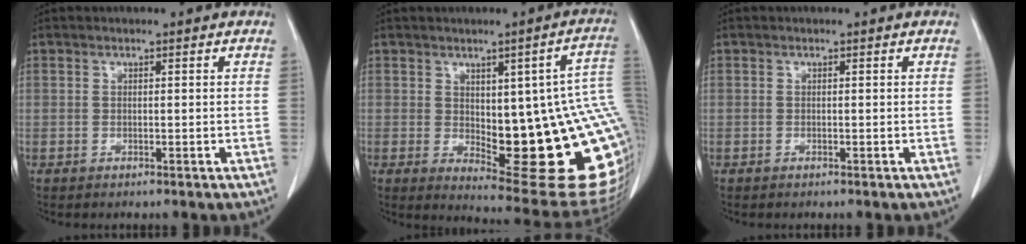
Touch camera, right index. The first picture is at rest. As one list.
[{"total": 22.9, "force": [-0.4, 5.8, 22.2], "torque": [-0.200, -0.004, 0.014]}, {"total": 0.0}]